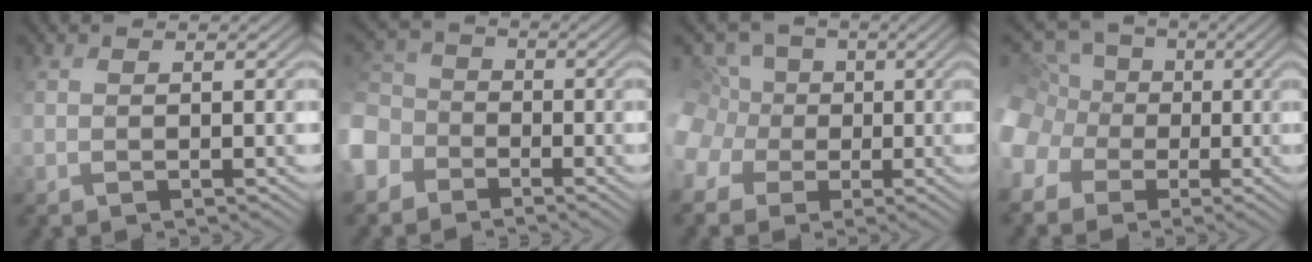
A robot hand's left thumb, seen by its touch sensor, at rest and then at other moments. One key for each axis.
{"total": 5.3, "fx": -3.7, "fy": 3.8, "fz": 0.7, "tx": -0.052, "ty": -0.002, "tz": -0.086}
{"total": 6.8, "fx": -1.6, "fy": 6.5, "fz": 1.1, "tx": -0.073, "ty": 0.010, "tz": -0.044}
{"total": 9.3, "fx": -3.5, "fy": 8.2, "fz": 2.6, "tx": -0.121, "ty": -0.008, "tz": -0.077}